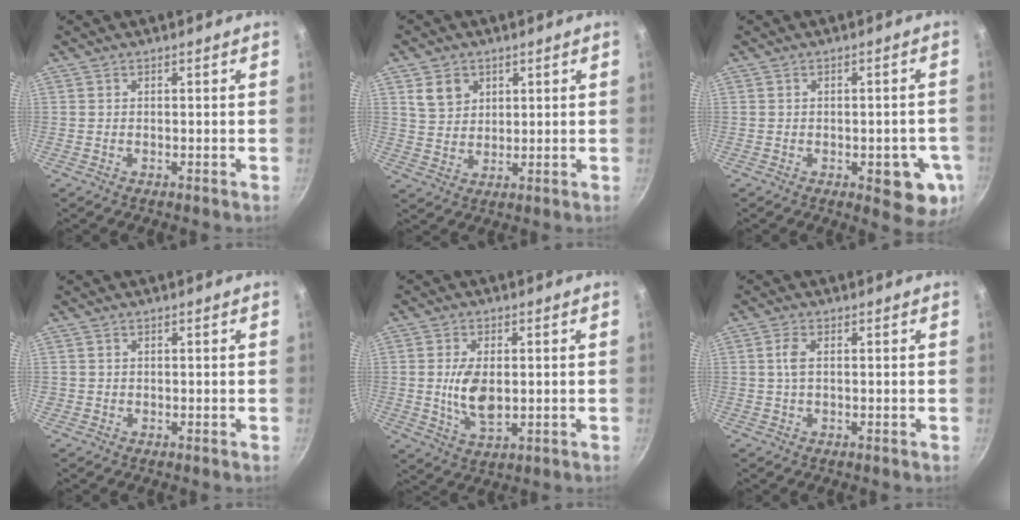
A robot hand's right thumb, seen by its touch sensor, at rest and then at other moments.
{"total": 5.7, "force": [2.6, 4.5, 2.3], "torque": [-0.021, -0.013, 0.053]}
{"total": 8.7, "force": [-3.1, 3.4, 7.4], "torque": [-0.065, 0.010, -0.030]}
{"total": 0.5, "force": [0.0, 0.5, 0.0], "torque": [0.004, 0.003, -0.001]}
{"total": 8.1, "force": [0.0, 4.4, 6.8], "torque": [-0.126, -0.009, 0.006]}
{"total": 2.4, "force": [0.4, 1.0, 2.1], "torque": [-0.053, 0.001, 0.004]}